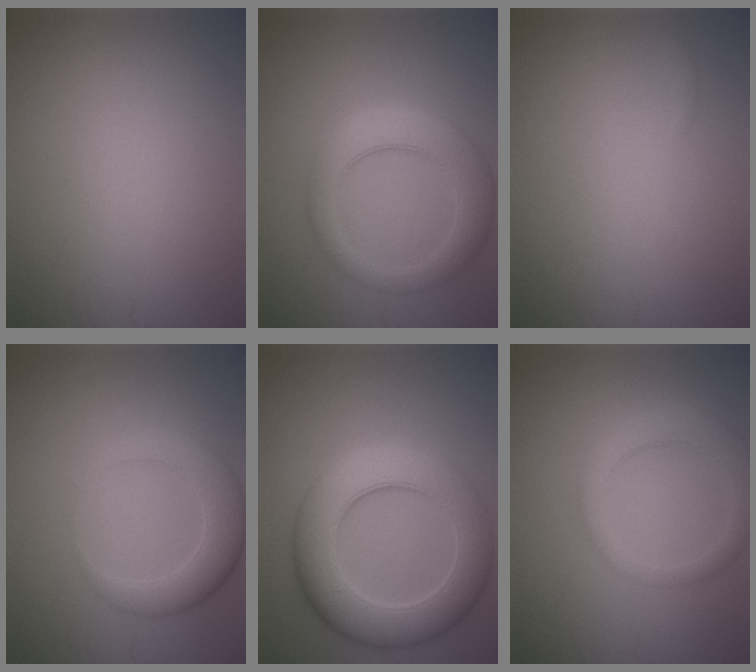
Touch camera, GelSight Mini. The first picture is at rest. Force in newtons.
{"total": 5.4, "press": 5.4, "slide": 0.3}
{"total": 0.5, "press": 0.5, "slide": 0.0}
{"total": 4.6, "press": 4.6, "slide": 0.2}
{"total": 9.3, "press": 9.3, "slide": 0.3}
{"total": 3.5, "press": 3.5, "slide": 0.4}